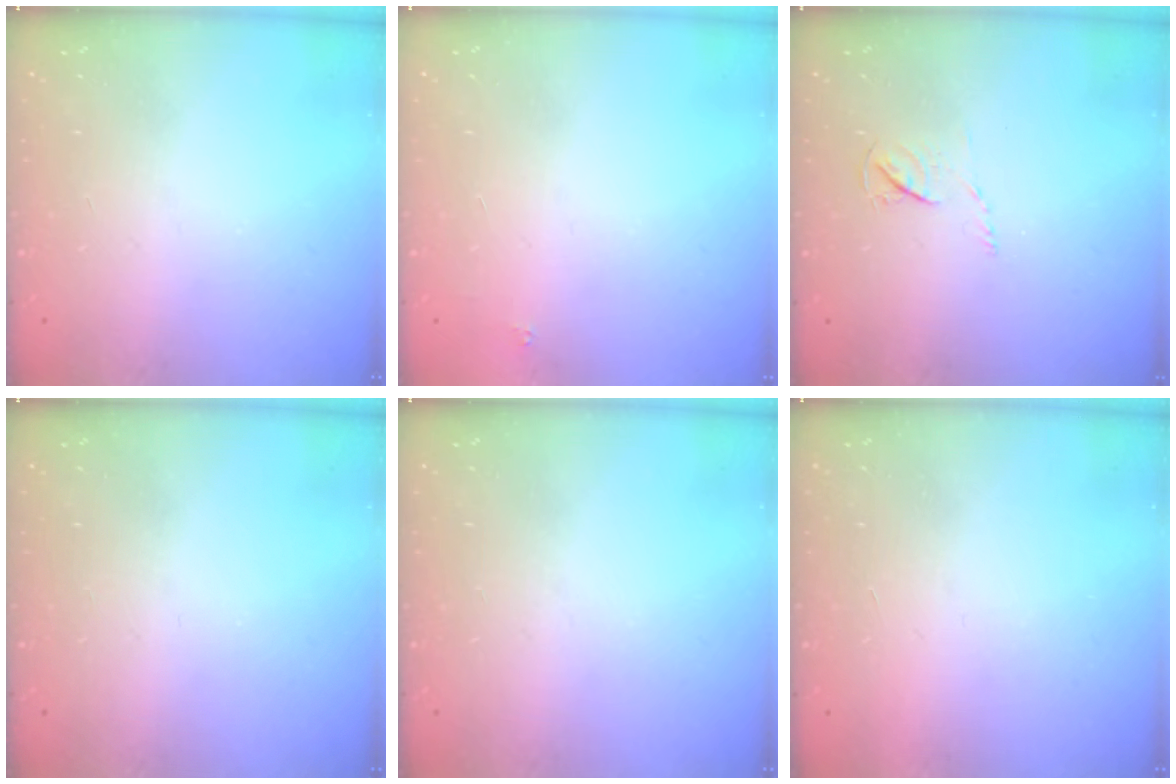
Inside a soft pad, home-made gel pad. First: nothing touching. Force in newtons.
{"total": 1.8, "press": 1.7, "slide": 0.1}
{"total": 4.4, "press": 4.4, "slide": 0.6}
{"total": 0.0}
{"total": 0.0}
{"total": 1.5, "press": 1.5, "slide": 0.1}